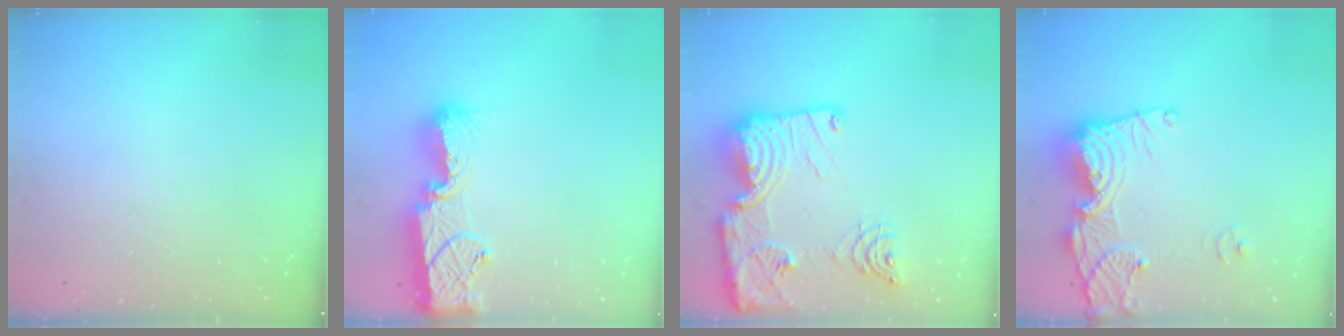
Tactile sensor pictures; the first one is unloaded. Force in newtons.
{"total": 13.4, "press": 13.2, "slide": 2.3}
{"total": 25.2, "press": 25.1, "slide": 2.6}
{"total": 14.9, "press": 14.8, "slide": 1.7}